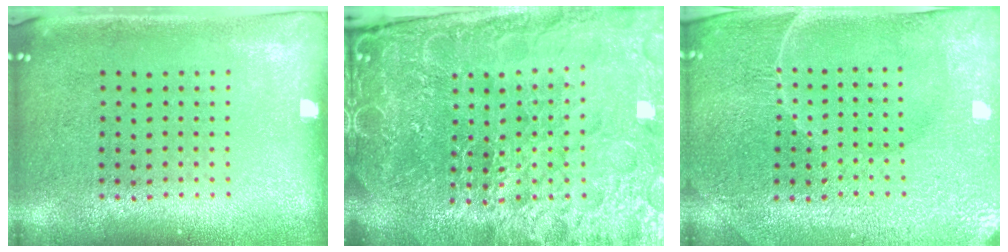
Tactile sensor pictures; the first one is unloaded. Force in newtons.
{"total": 6.6, "press": 5.8, "slide": 3.1}
{"total": 4.2, "press": 4.0, "slide": 1.2}